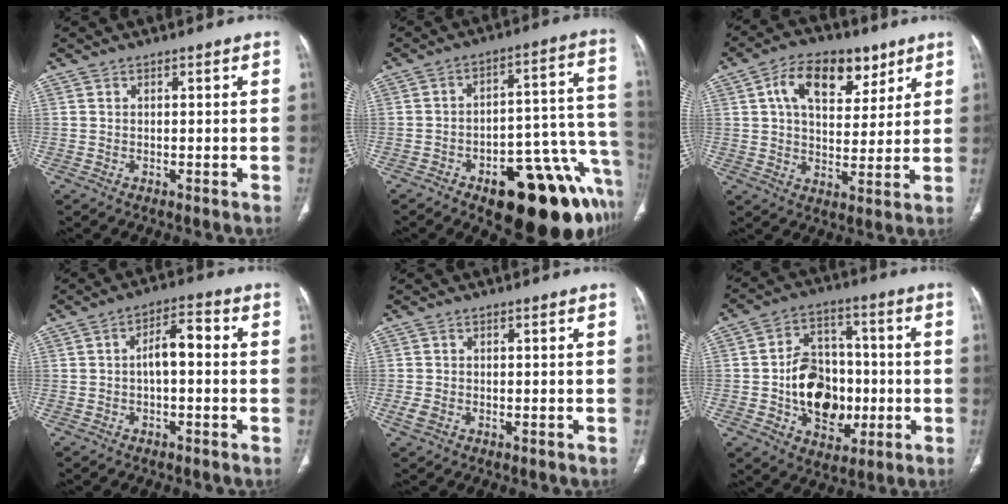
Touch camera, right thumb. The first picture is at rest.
{"total": 23.1, "force": [-12.1, 9.6, 17.2], "torque": [-0.126, 0.092, -0.160]}
{"total": 13.5, "force": [6.3, 8.0, 8.8], "torque": [-0.112, -0.010, 0.106]}
{"total": 5.6, "force": [-0.3, 2.6, 5.0], "torque": [-0.078, 0.027, -0.014]}
{"total": 2.2, "force": [-0.8, 1.6, 1.3], "torque": [-0.030, 0.001, -0.012]}
{"total": 16.0, "force": [-2.4, 11.5, 10.7], "torque": [-0.120, 0.026, -0.030]}